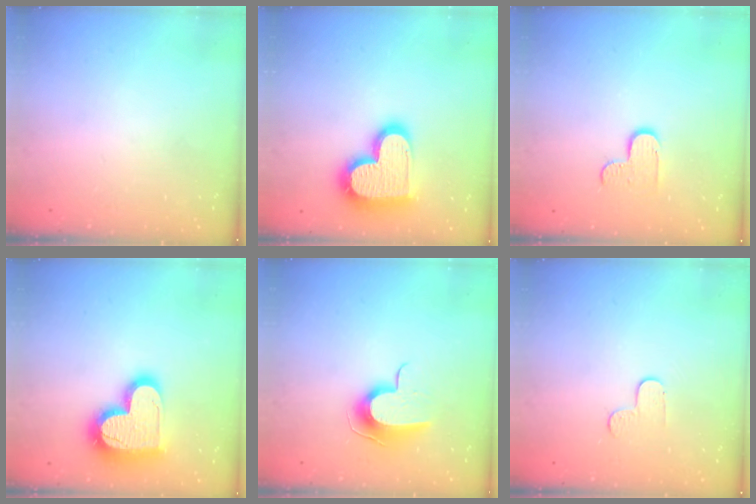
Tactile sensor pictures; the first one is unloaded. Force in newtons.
{"total": 20.7, "press": 20.7, "slide": 1.5}
{"total": 6.2, "press": 6.2, "slide": 0.3}
{"total": 19.4, "press": 19.3, "slide": 1.5}
{"total": 9.0, "press": 9.0, "slide": 0.5}
{"total": 4.6, "press": 4.6, "slide": 0.5}